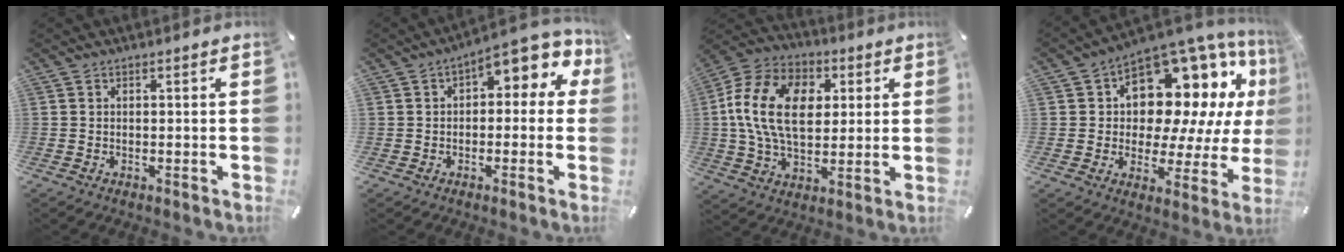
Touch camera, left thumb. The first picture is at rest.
{"total": 6.5, "force": [2.6, 4.6, 3.7], "torque": [-0.043, -0.025, 0.038]}
{"total": 17.9, "force": [2.3, 12.5, 12.6], "torque": [-0.260, 0.015, 0.038]}
{"total": 16.6, "force": [8.1, 10.6, 9.9], "torque": [-0.140, -0.070, 0.138]}